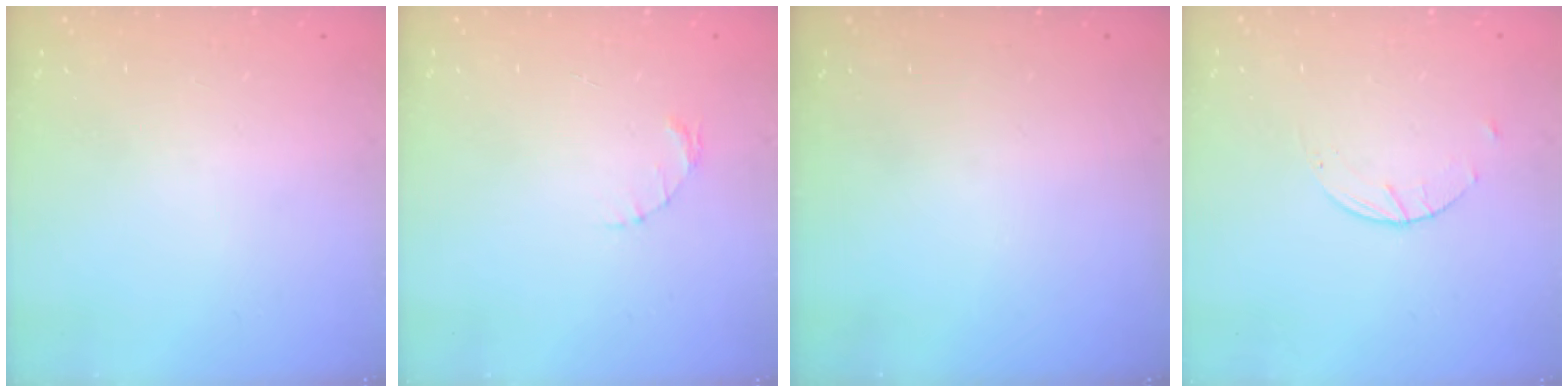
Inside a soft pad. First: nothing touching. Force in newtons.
{"total": 1.6, "press": 1.5, "slide": 0.3}
{"total": 0.0}
{"total": 2.6, "press": 2.6, "slide": 0.4}